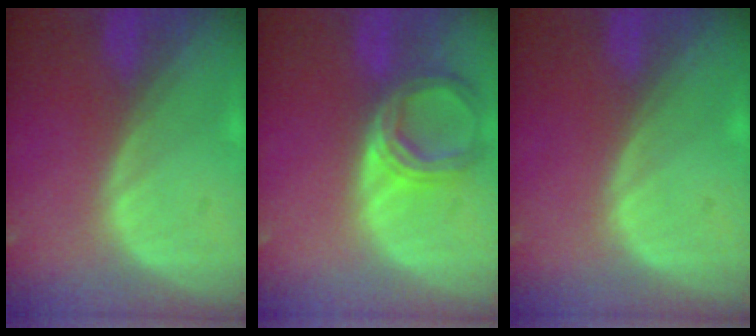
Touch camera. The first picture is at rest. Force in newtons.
{"total": 6.9, "press": 6.4, "slide": 2.7}
{"total": 0.0}